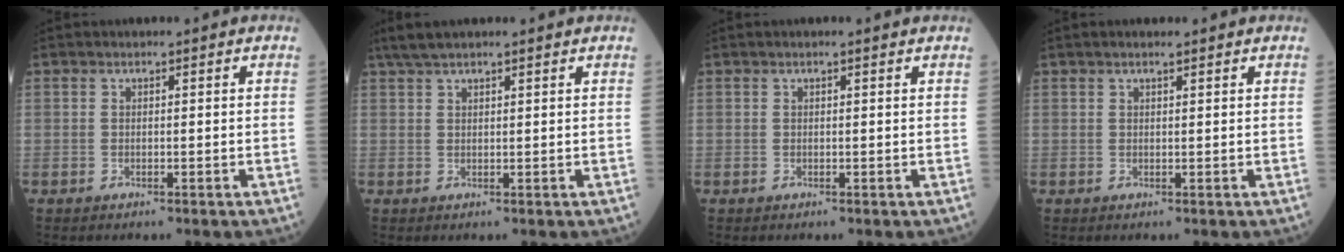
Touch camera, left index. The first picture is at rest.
{"total": 5.3, "force": [4.5, 0.3, 2.8], "torque": [-0.046, 0.035, 0.080]}
{"total": 0.8, "force": [0.7, -0.1, 0.4], "torque": [-0.012, 0.003, 0.010]}
{"total": 1.6, "force": [1.3, 0.2, 1.0], "torque": [-0.019, 0.010, 0.020]}